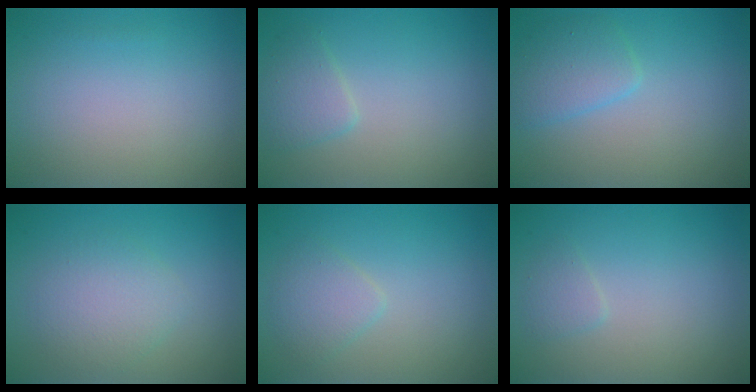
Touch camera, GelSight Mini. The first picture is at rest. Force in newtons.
{"total": 1.9, "press": 1.9, "slide": 0.1}
{"total": 2.7, "press": 2.7, "slide": 0.1}
{"total": 3.0, "press": 3.0, "slide": 0.1}
{"total": 2.0, "press": 2.0, "slide": 0.1}
{"total": 1.0, "press": 1.0, "slide": 0.1}